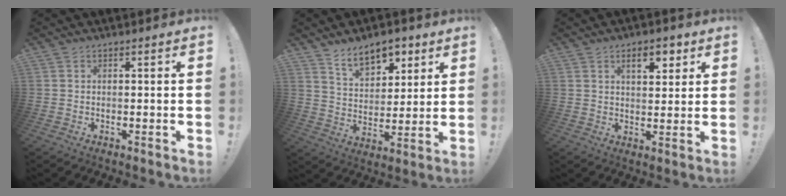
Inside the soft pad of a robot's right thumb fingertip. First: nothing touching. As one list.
[{"total": 10.9, "force": [7.6, 6.2, 4.8], "torque": [-0.055, -0.046, 0.140]}, {"total": 6.9, "force": [3.7, 3.2, 4.9], "torque": [-0.057, -0.010, 0.058]}]